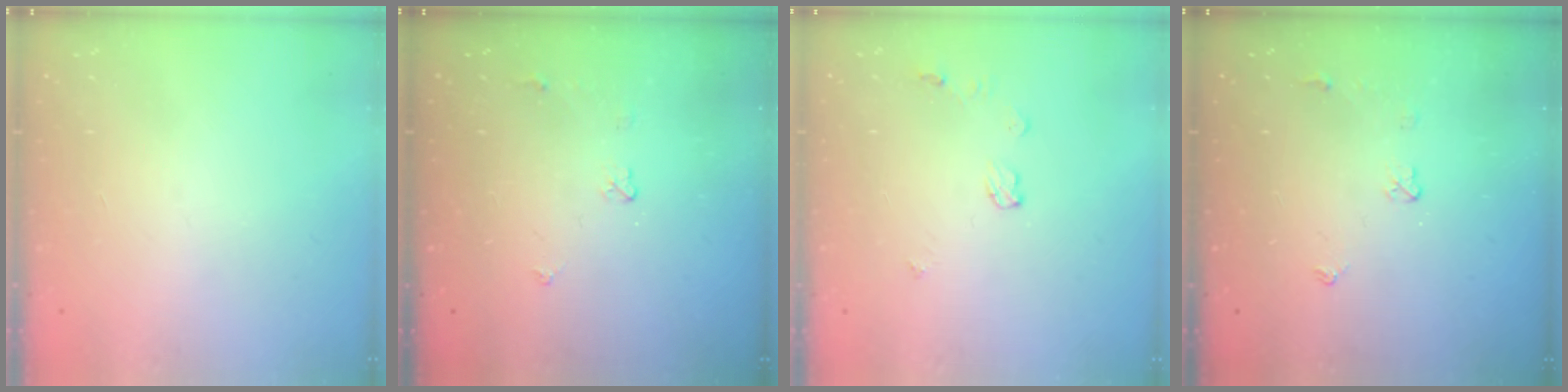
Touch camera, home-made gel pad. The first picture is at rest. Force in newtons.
{"total": 3.4, "press": 3.4, "slide": 0.6}
{"total": 5.2, "press": 5.1, "slide": 0.7}
{"total": 3.6, "press": 3.5, "slide": 0.6}